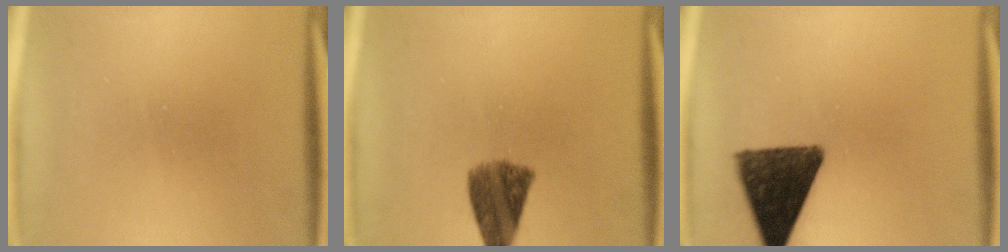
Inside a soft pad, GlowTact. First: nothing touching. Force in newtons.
{"total": 7.3}
{"total": 13.3}